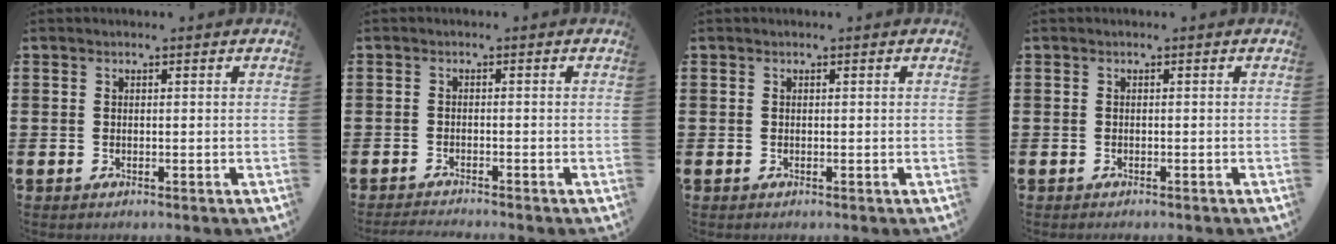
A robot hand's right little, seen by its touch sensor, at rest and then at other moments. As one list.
[{"total": 1.2, "force": [-1.2, -0.2, 0.3], "torque": [-0.005, -0.001, -0.023]}, {"total": 0.0}, {"total": 0.0}]